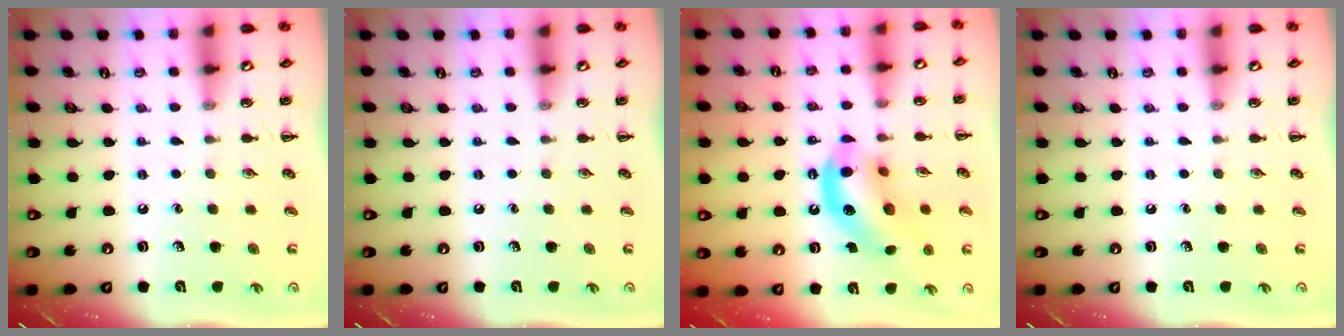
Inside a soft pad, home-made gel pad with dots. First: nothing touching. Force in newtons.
{"total": 0.0}
{"total": 14.8, "press": 14.5, "slide": 3.2}
{"total": 0.0}